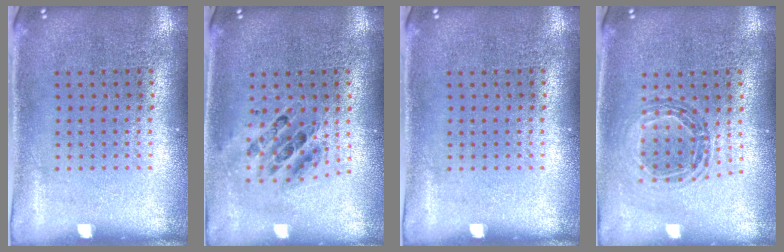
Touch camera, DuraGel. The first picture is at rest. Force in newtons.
{"total": 0.6, "press": 0.6, "slide": 0.1}
{"total": 0.0}
{"total": 0.9, "press": 0.9, "slide": 0.1}